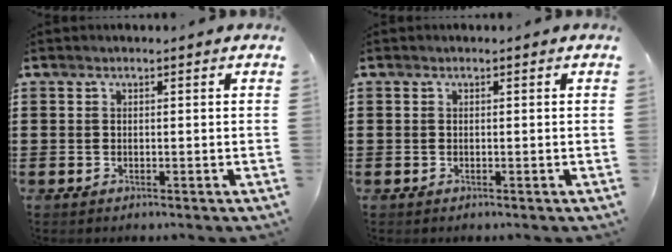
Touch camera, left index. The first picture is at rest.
{"total": 0.0}